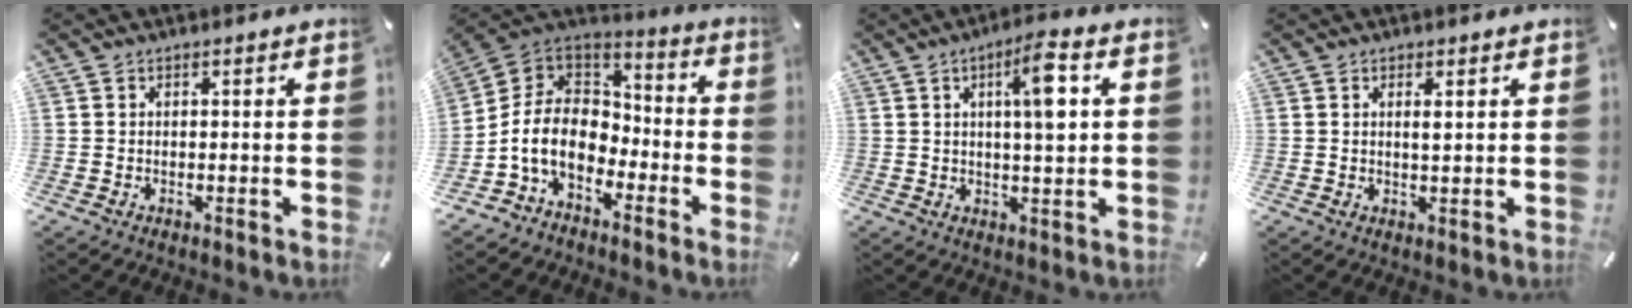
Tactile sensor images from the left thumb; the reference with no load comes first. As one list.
[{"total": 12.5, "force": [-5.4, 9.1, 6.5], "torque": [-0.163, 0.017, -0.105]}, {"total": 9.1, "force": [2.4, 1.9, 8.5], "torque": [-0.141, -0.003, 0.031]}, {"total": 1.9, "force": [0.6, 0.5, 1.8], "torque": [-0.036, 0.001, 0.009]}]